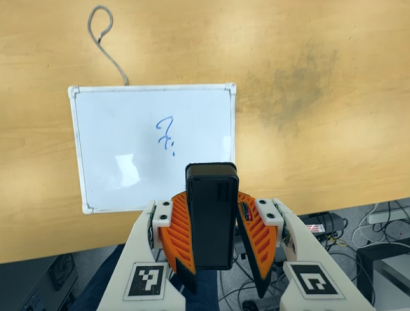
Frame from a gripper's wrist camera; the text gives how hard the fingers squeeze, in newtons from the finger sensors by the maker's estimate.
{"total": 8.8, "left": 8.3, "right": 9.4}